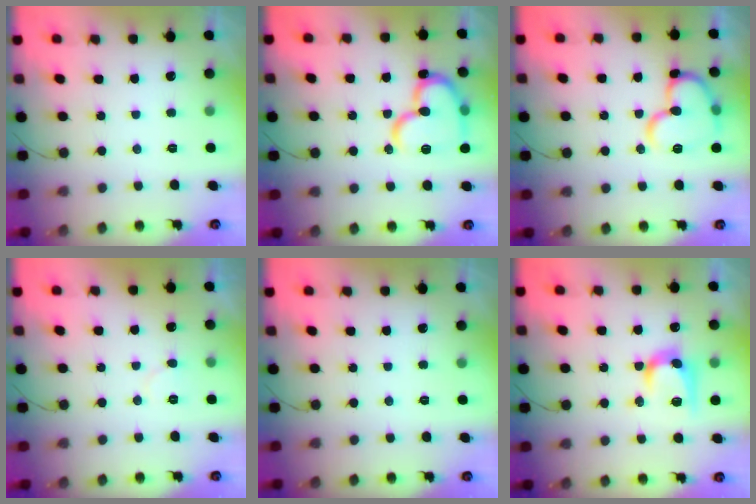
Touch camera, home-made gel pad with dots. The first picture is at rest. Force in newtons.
{"total": 18.4, "press": 18.2, "slide": 2.4}
{"total": 15.7, "press": 15.6, "slide": 1.9}
{"total": 4.2, "press": 4.2, "slide": 0.4}
{"total": 0.0}
{"total": 11.9, "press": 11.9, "slide": 0.8}